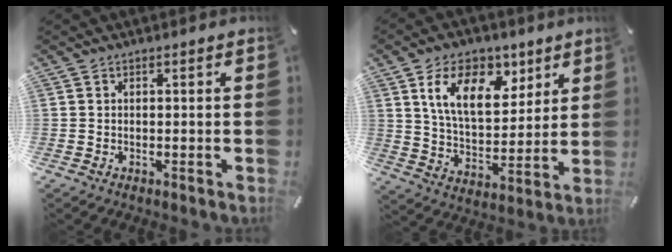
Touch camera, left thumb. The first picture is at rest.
{"total": 15.3, "force": [7.7, 9.3, 9.4], "torque": [-0.163, -0.017, 0.139]}